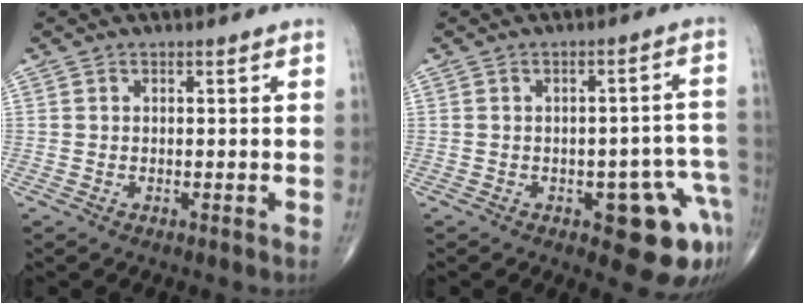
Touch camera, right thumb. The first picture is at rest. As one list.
[{"total": 11.2, "force": [-4.9, 4.7, 8.9], "torque": [-0.065, 0.029, -0.053]}]